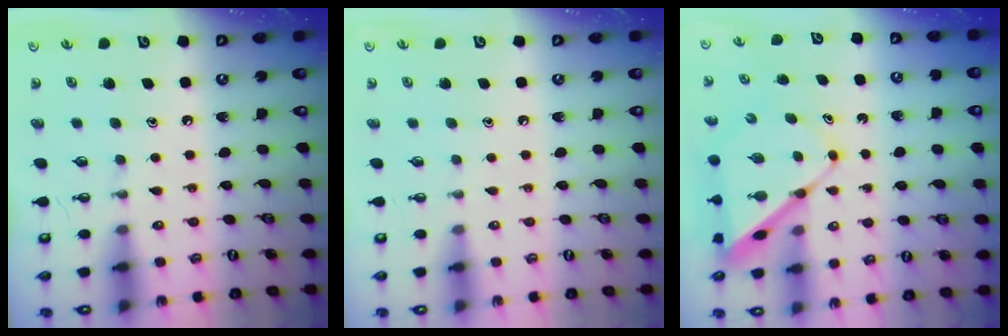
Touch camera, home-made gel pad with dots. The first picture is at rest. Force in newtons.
{"total": 0.0}
{"total": 9.6, "press": 9.6, "slide": 1.0}